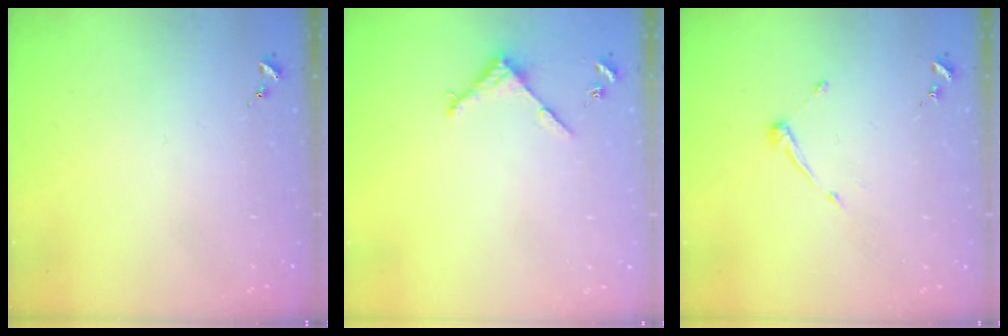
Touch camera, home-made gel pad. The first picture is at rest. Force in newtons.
{"total": 3.4, "press": 3.4, "slide": 0.4}
{"total": 6.6, "press": 6.6, "slide": 0.5}